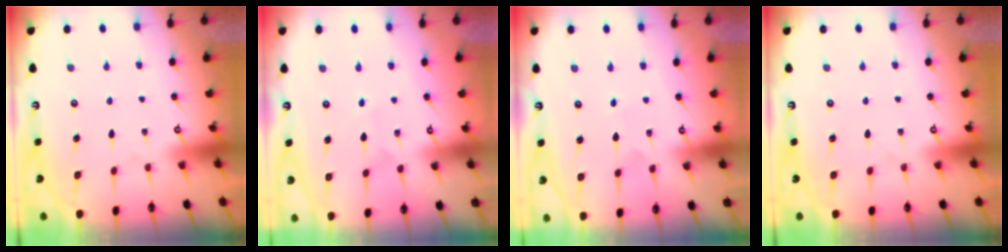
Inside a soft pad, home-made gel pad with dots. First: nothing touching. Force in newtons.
{"total": 2.9, "press": 2.8, "slide": 0.4}
{"total": 1.2, "press": 1.2, "slide": 0.1}
{"total": 0.0}